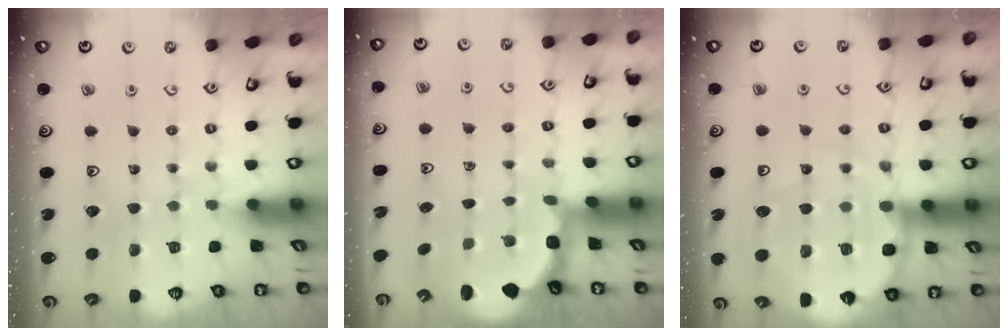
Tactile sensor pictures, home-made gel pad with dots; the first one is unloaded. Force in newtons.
{"total": 2.6, "press": 1.8, "slide": 1.9}
{"total": 11.7, "press": 11.6, "slide": 1.4}